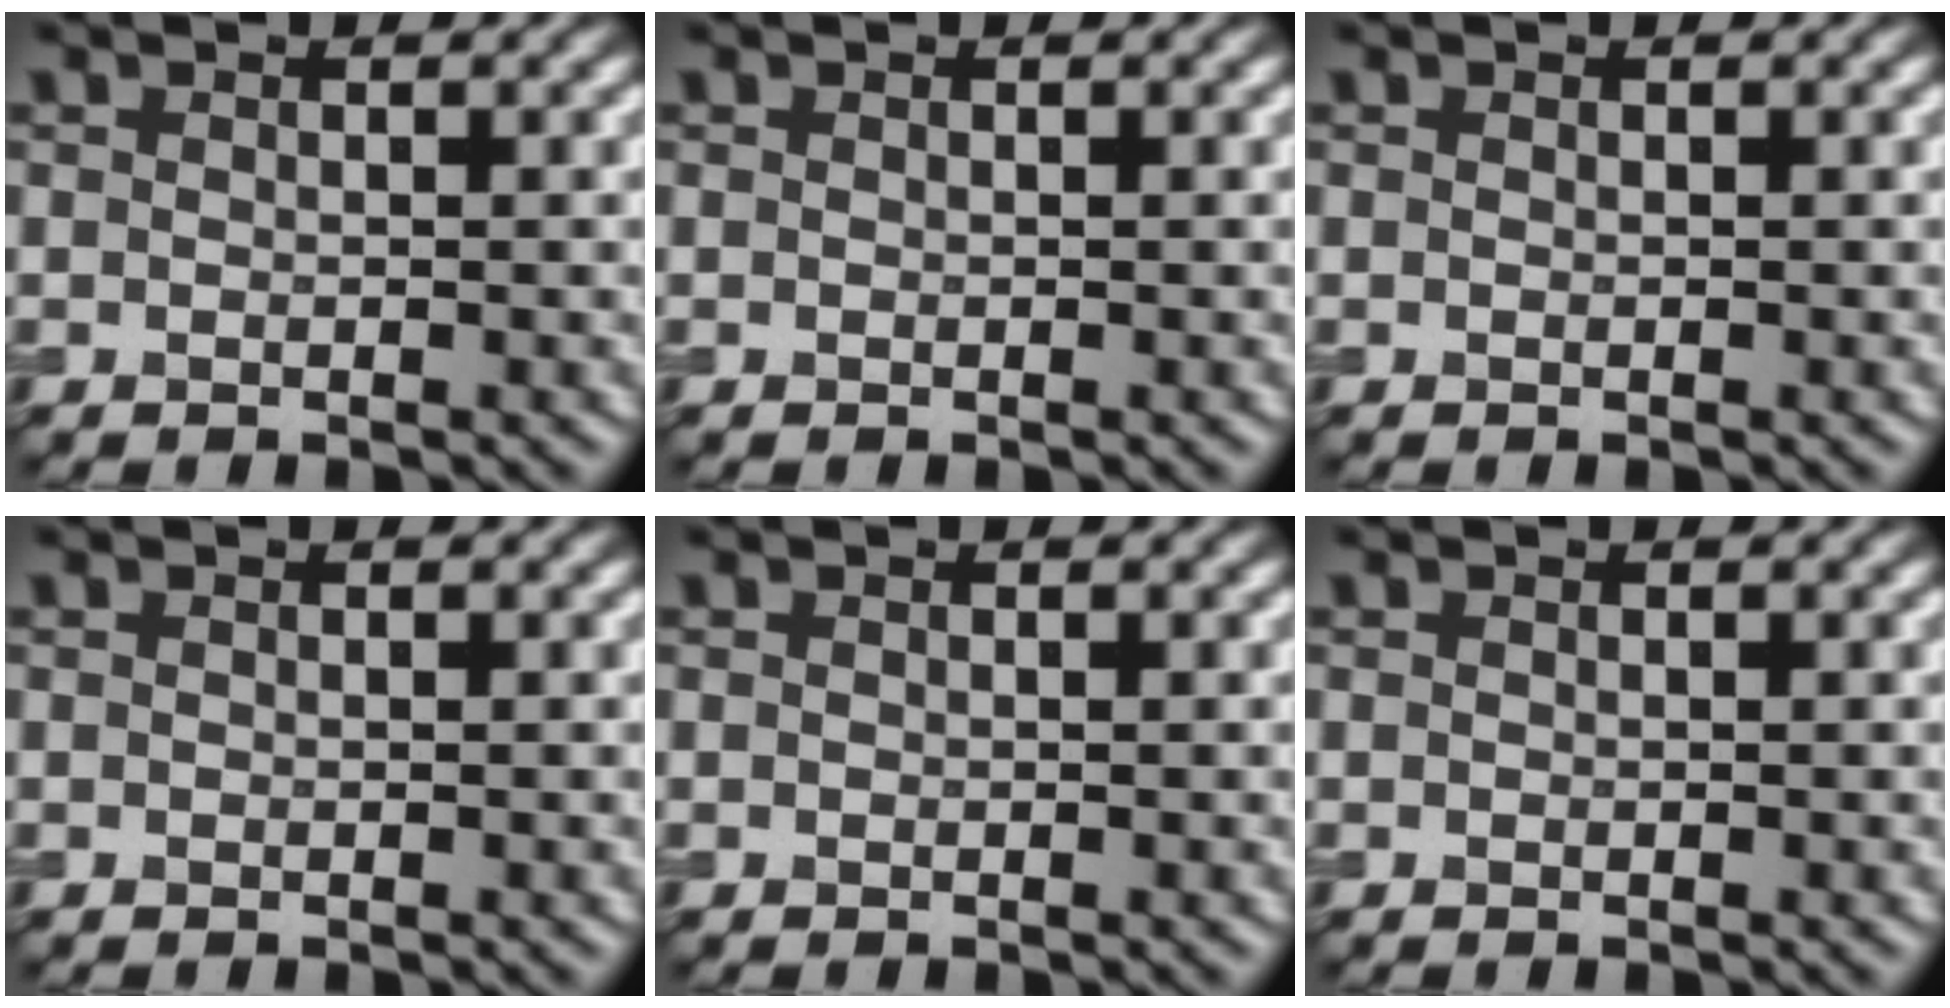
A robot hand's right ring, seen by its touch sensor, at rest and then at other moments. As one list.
[{"total": 0.0}, {"total": 0.0}, {"total": 0.0}, {"total": 0.0}, {"total": 0.0}]